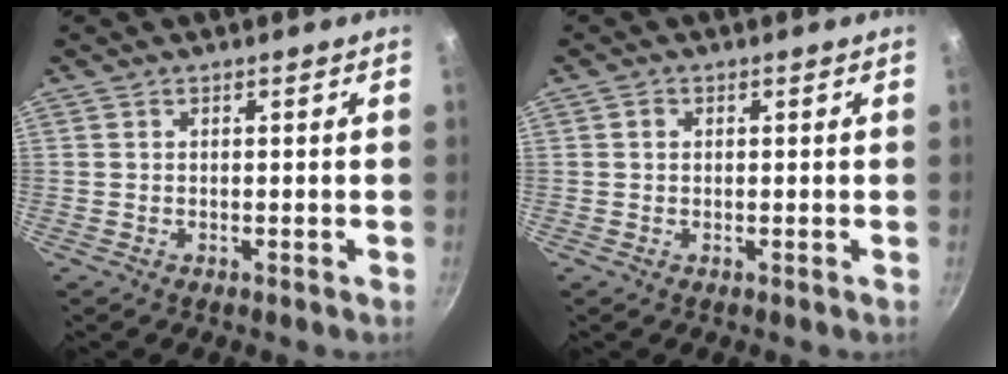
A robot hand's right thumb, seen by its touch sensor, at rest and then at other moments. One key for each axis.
{"total": 1.0, "fx": 0.2, "fy": 0.9, "fz": 0.5, "tx": -0.007, "ty": 0.006, "tz": 0.002}